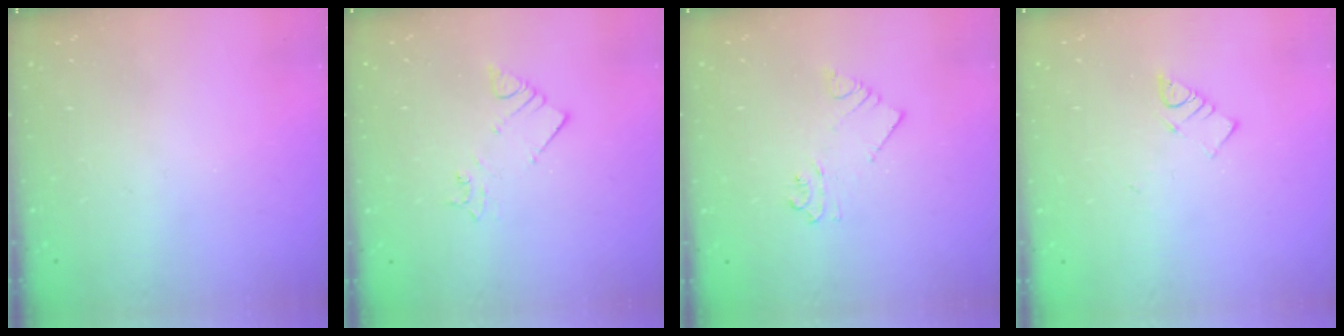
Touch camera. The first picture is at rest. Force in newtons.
{"total": 2.8, "press": 2.7, "slide": 0.5}
{"total": 3.2, "press": 3.2, "slide": 0.2}
{"total": 3.9, "press": 3.9, "slide": 0.5}